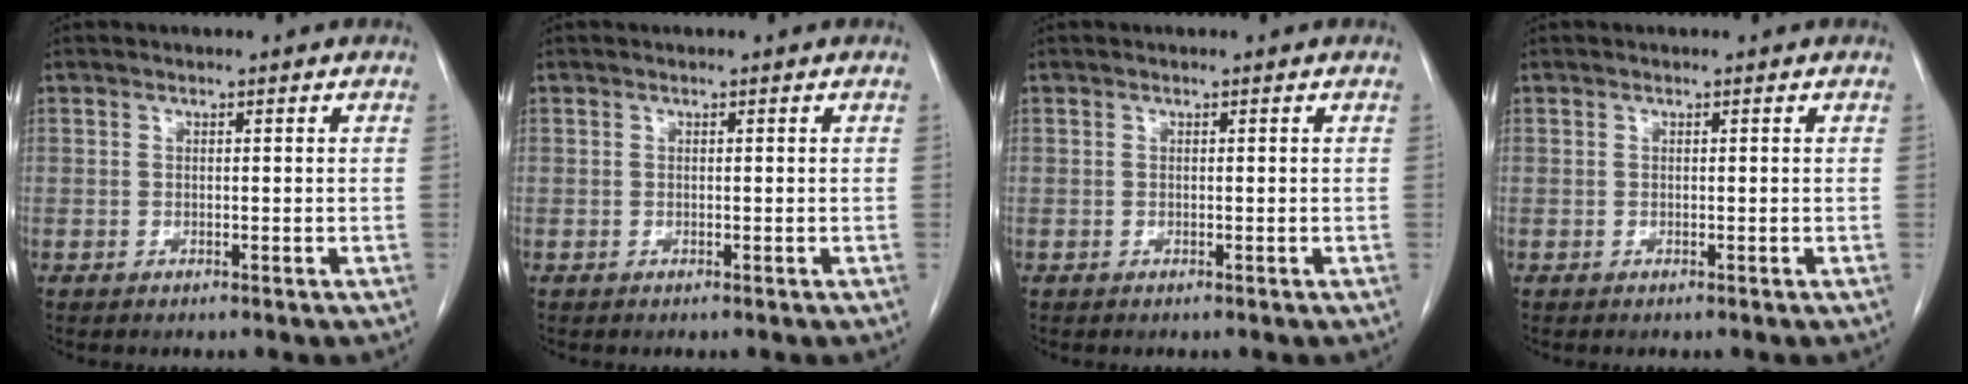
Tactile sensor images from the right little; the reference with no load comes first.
{"total": 0.0}
{"total": 0.0}
{"total": 0.0}